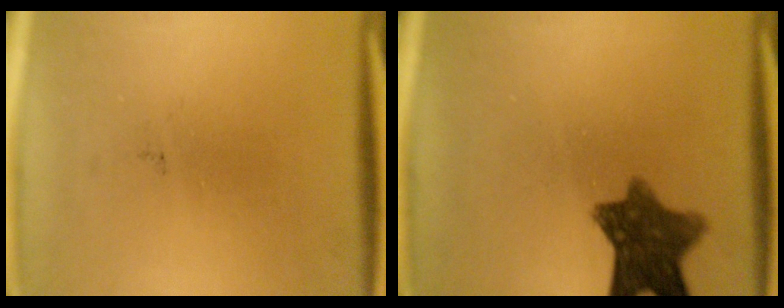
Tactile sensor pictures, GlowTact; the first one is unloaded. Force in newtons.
{"total": 9.2}